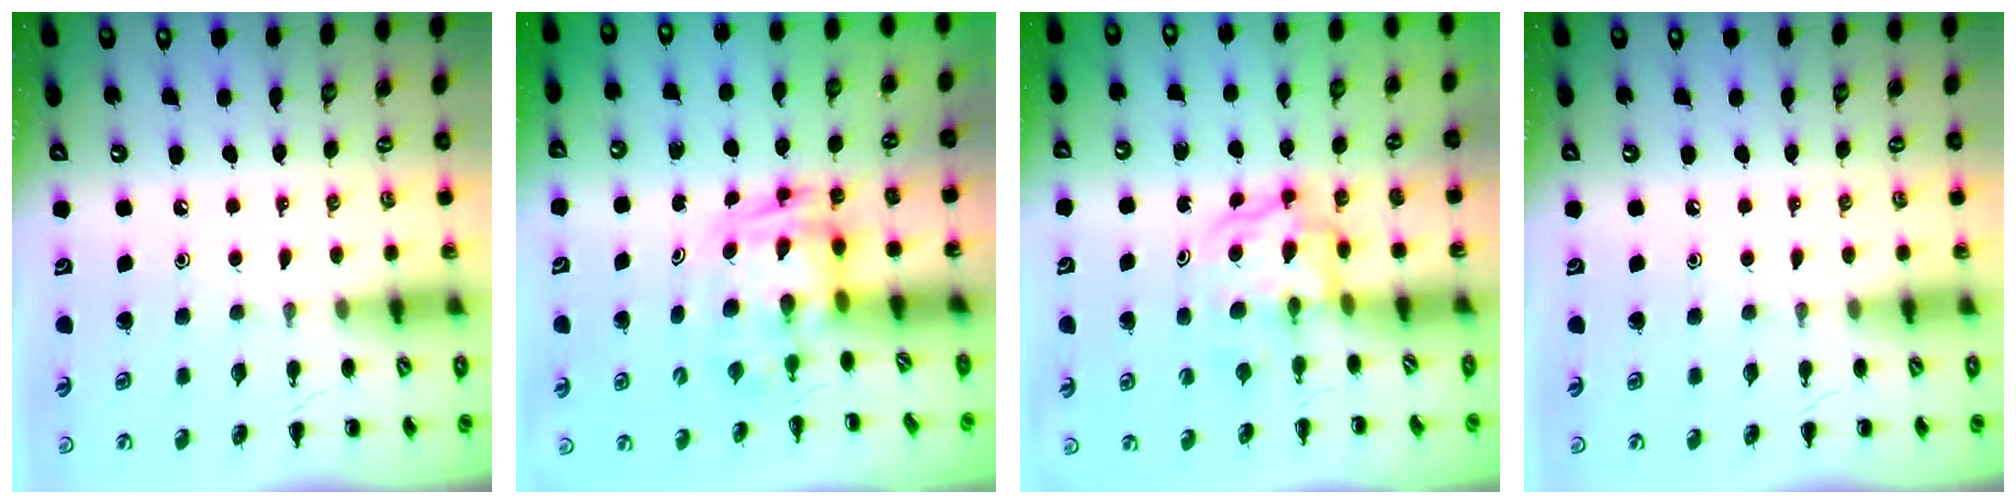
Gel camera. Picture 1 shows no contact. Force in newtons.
{"total": 2.7, "press": 2.6, "slide": 0.5}
{"total": 3.9, "press": 3.9, "slide": 0.5}
{"total": 0.0}